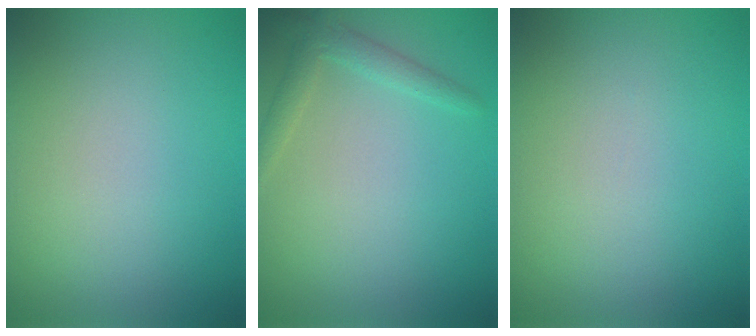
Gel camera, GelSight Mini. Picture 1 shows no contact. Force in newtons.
{"total": 2.0, "press": 2.0, "slide": 0.1}
{"total": 0.0}